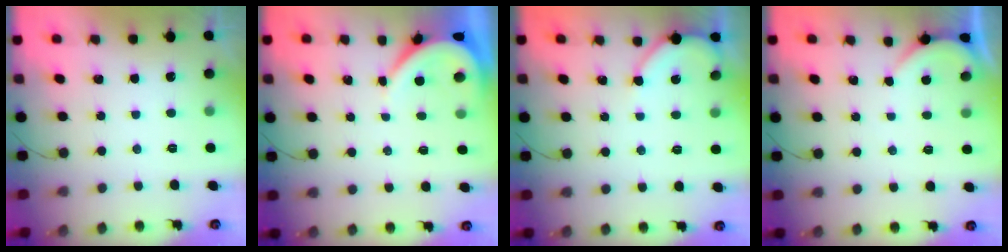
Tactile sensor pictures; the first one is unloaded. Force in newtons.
{"total": 4.3, "press": 4.3, "slide": 0.1}
{"total": 4.4, "press": 4.4, "slide": 0.3}
{"total": 1.9, "press": 1.9, "slide": 0.3}